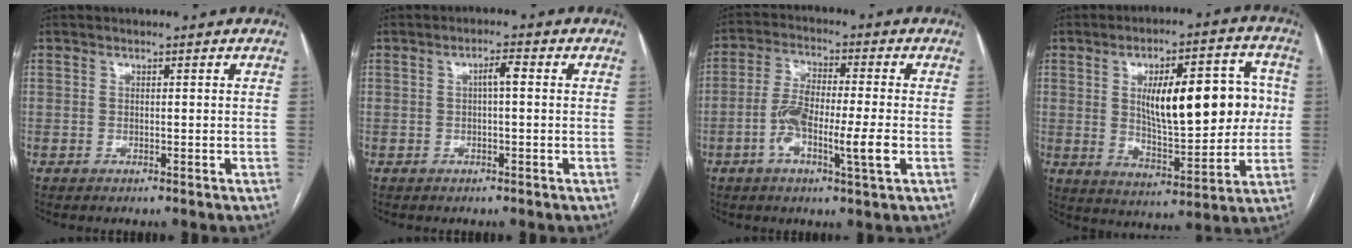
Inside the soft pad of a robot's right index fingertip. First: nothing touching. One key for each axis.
{"total": 2.3, "fx": 0.2, "fy": 0.4, "fz": 2.3, "tx": -0.038, "ty": 0.005, "tz": 0.004}
{"total": 9.9, "fx": -2.6, "fy": 1.4, "fz": 9.5, "tx": -0.176, "ty": 0.003, "tz": -0.051}
{"total": 17.0, "fx": 2.5, "fy": 5.7, "fz": 15.8, "tx": -0.234, "ty": 0.025, "tz": 0.046}